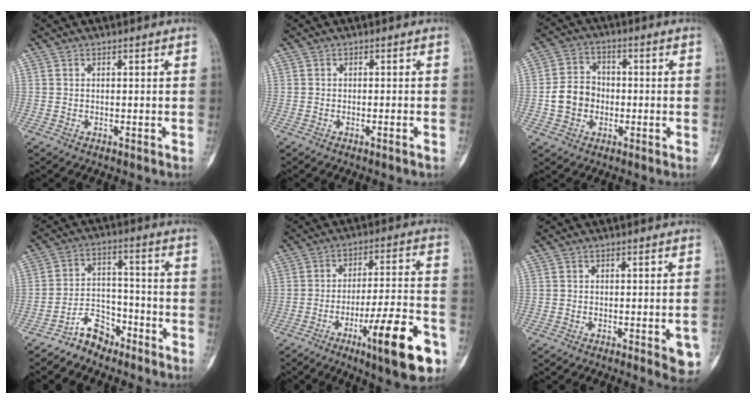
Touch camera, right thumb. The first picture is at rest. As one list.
[{"total": 1.0, "force": [-0.6, 0.0, 0.8], "torque": [-0.018, 0.000, -0.006]}, {"total": 7.8, "force": [-1.4, 6.6, 3.8], "torque": [-0.051, 0.022, -0.031]}, {"total": 7.3, "force": [-5.9, 3.8, 2.0], "torque": [-0.020, 0.065, -0.111]}, {"total": 18.2, "force": [-8.5, 3.6, 15.6], "torque": [-0.229, 0.038, -0.123]}, {"total": 5.7, "force": [-2.4, 1.6, 4.9], "torque": [-0.047, 0.004, -0.027]}]